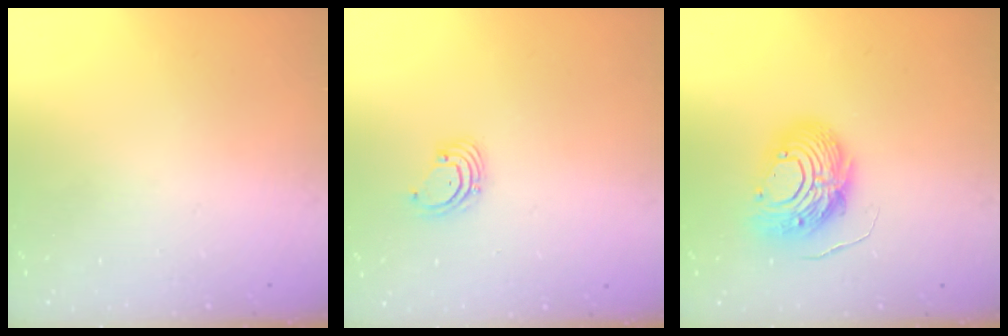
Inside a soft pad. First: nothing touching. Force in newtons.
{"total": 1.8, "press": 1.8, "slide": 0.2}
{"total": 12.0, "press": 11.9, "slide": 1.3}